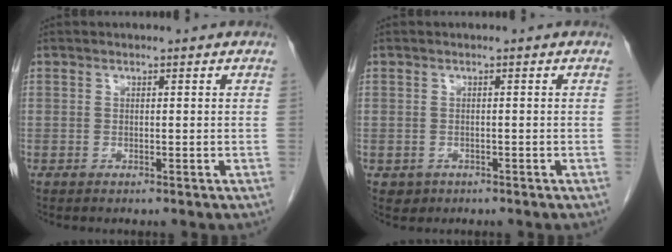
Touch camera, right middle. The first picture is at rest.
{"total": 1.3, "force": [-0.6, 1.2, 0.1], "torque": [-0.004, 0.005, -0.001]}